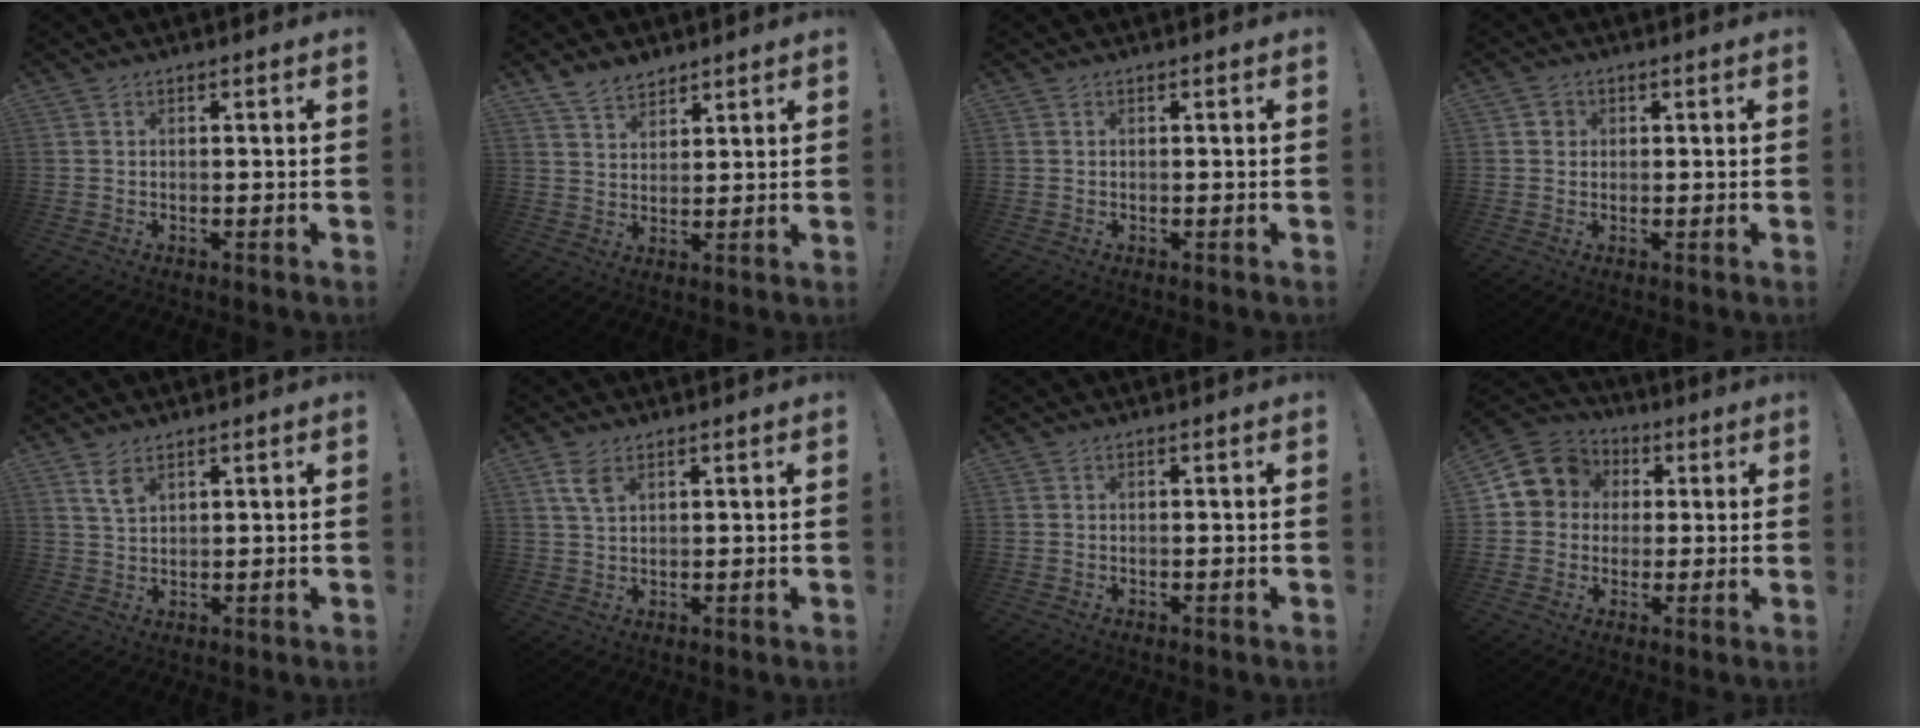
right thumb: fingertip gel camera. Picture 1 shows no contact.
{"total": 6.9, "force": [5.7, 3.5, 1.9], "torque": [-0.038, -0.032, 0.110]}
{"total": 0.0}
{"total": 2.2, "force": [0.4, 2.0, 0.7], "torque": [-0.003, 0.002, 0.005]}
{"total": 4.6, "force": [2.9, 2.2, 2.8], "torque": [-0.035, -0.018, 0.051]}
{"total": 5.1, "force": [2.8, 2.4, 3.5], "torque": [-0.056, -0.011, 0.050]}
{"total": 0.0}
{"total": 9.6, "force": [1.9, 8.8, 3.1], "torque": [-0.048, 0.006, 0.044]}